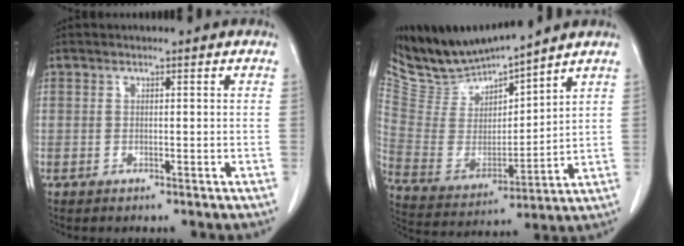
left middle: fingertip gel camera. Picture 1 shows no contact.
{"total": 11.6, "force": [11.4, 0.4, 2.1], "torque": [-0.058, -0.008, 0.238]}